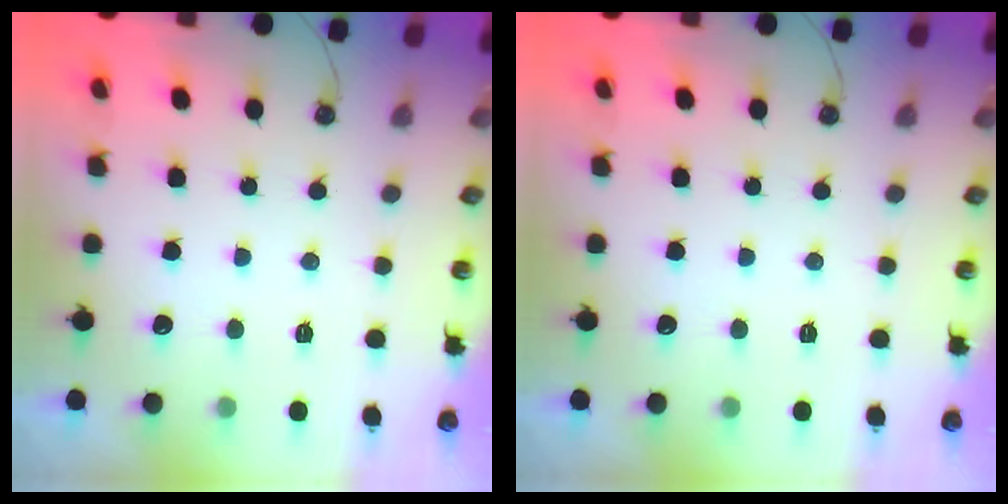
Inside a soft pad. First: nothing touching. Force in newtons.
{"total": 0.0}